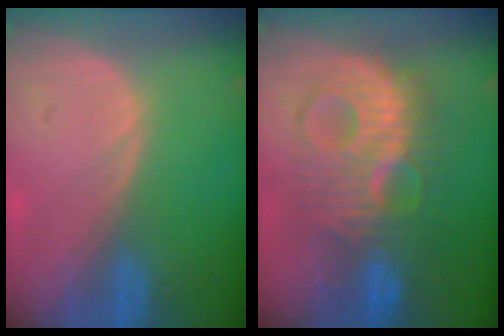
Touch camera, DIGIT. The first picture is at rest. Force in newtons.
{"total": 10.2, "press": 10.2, "slide": 0.4}